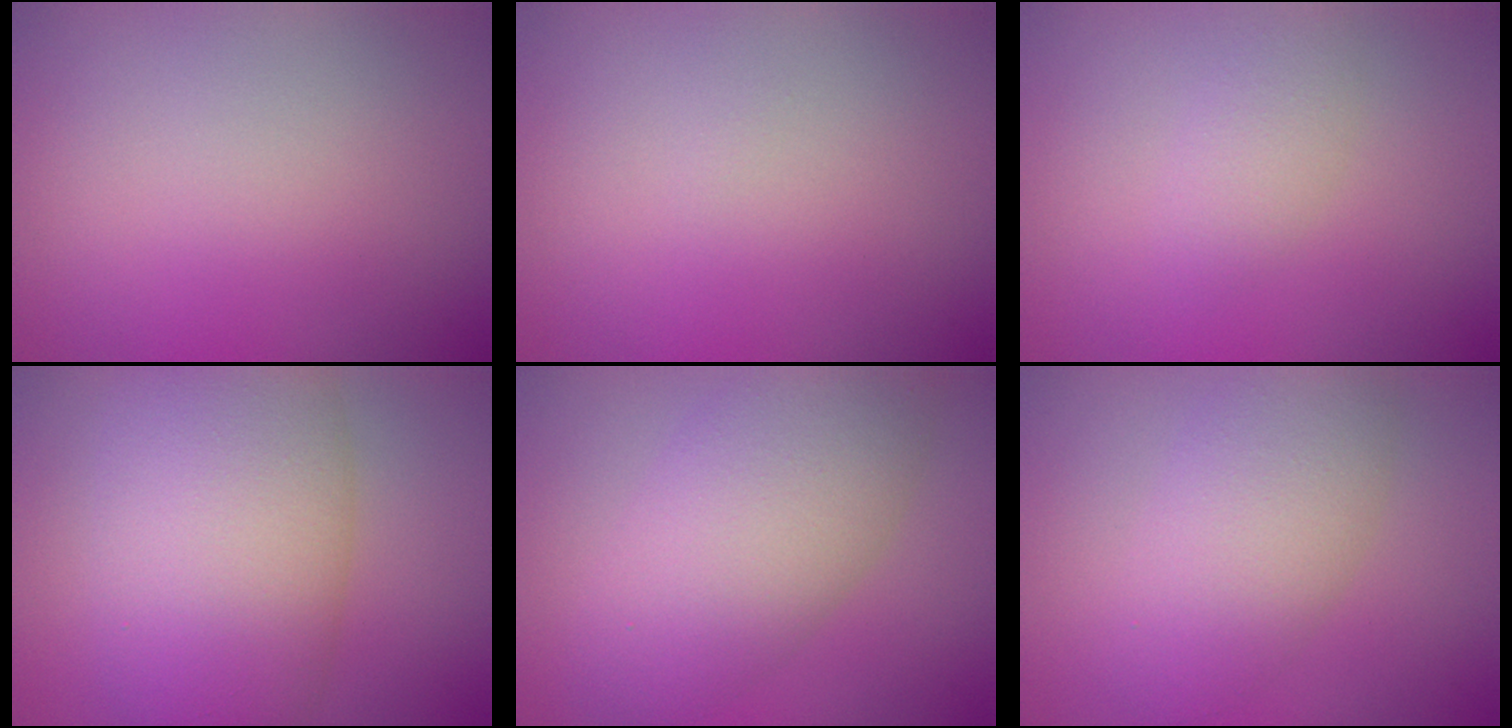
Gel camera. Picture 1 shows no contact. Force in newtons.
{"total": 0.0}
{"total": 1.6, "press": 1.6, "slide": 0.1}
{"total": 10.6, "press": 10.6, "slide": 0.3}
{"total": 7.4, "press": 7.4, "slide": 0.4}
{"total": 5.0, "press": 4.9, "slide": 0.2}